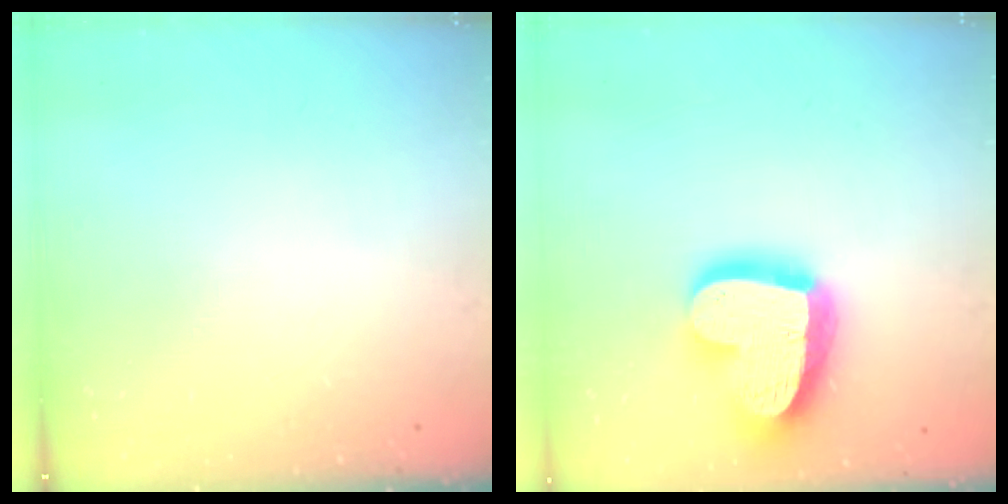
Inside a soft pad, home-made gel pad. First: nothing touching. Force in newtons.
{"total": 21.7, "press": 21.6, "slide": 2.0}